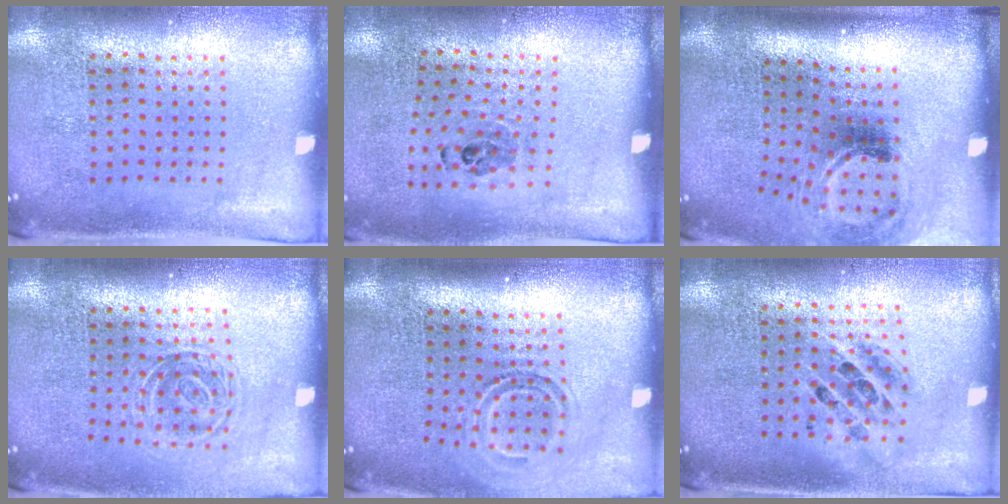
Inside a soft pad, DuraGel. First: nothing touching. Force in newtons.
{"total": 1.0, "press": 0.7, "slide": 0.7}
{"total": 2.0, "press": 1.3, "slide": 1.6}
{"total": 1.4, "press": 1.1, "slide": 0.9}
{"total": 1.7, "press": 1.1, "slide": 1.3}
{"total": 1.3, "press": 1.1, "slide": 0.7}